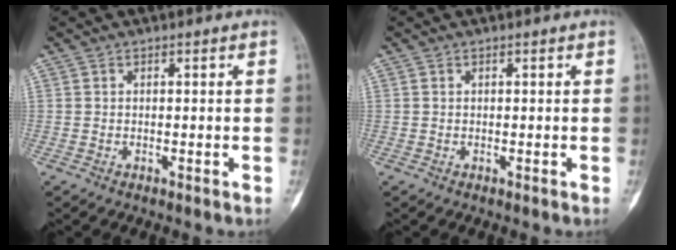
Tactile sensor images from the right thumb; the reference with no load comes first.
{"total": 0.0}